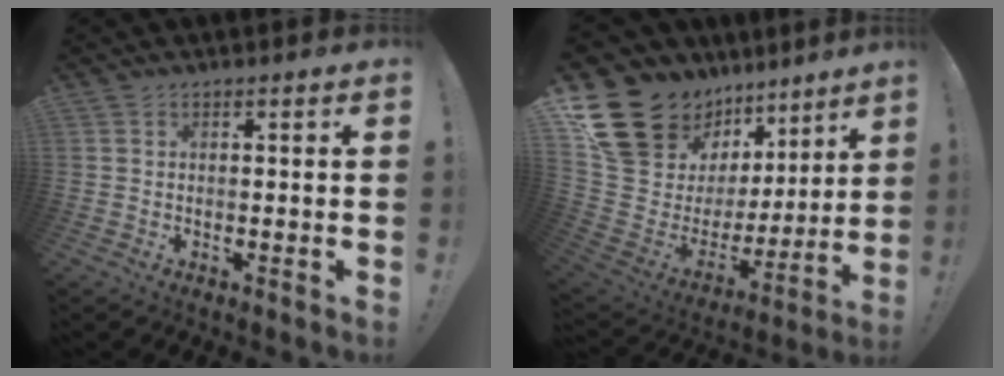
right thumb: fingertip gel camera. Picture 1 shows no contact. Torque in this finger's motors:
{"motor_torque": [1.68, 1.97, -0.20, 0.16, 0.00]}